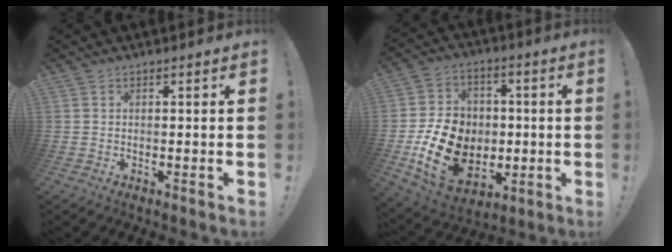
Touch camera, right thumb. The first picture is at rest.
{"total": 19.0, "force": [-3.4, 15.1, 11.0], "torque": [-0.191, 0.022, -0.042]}